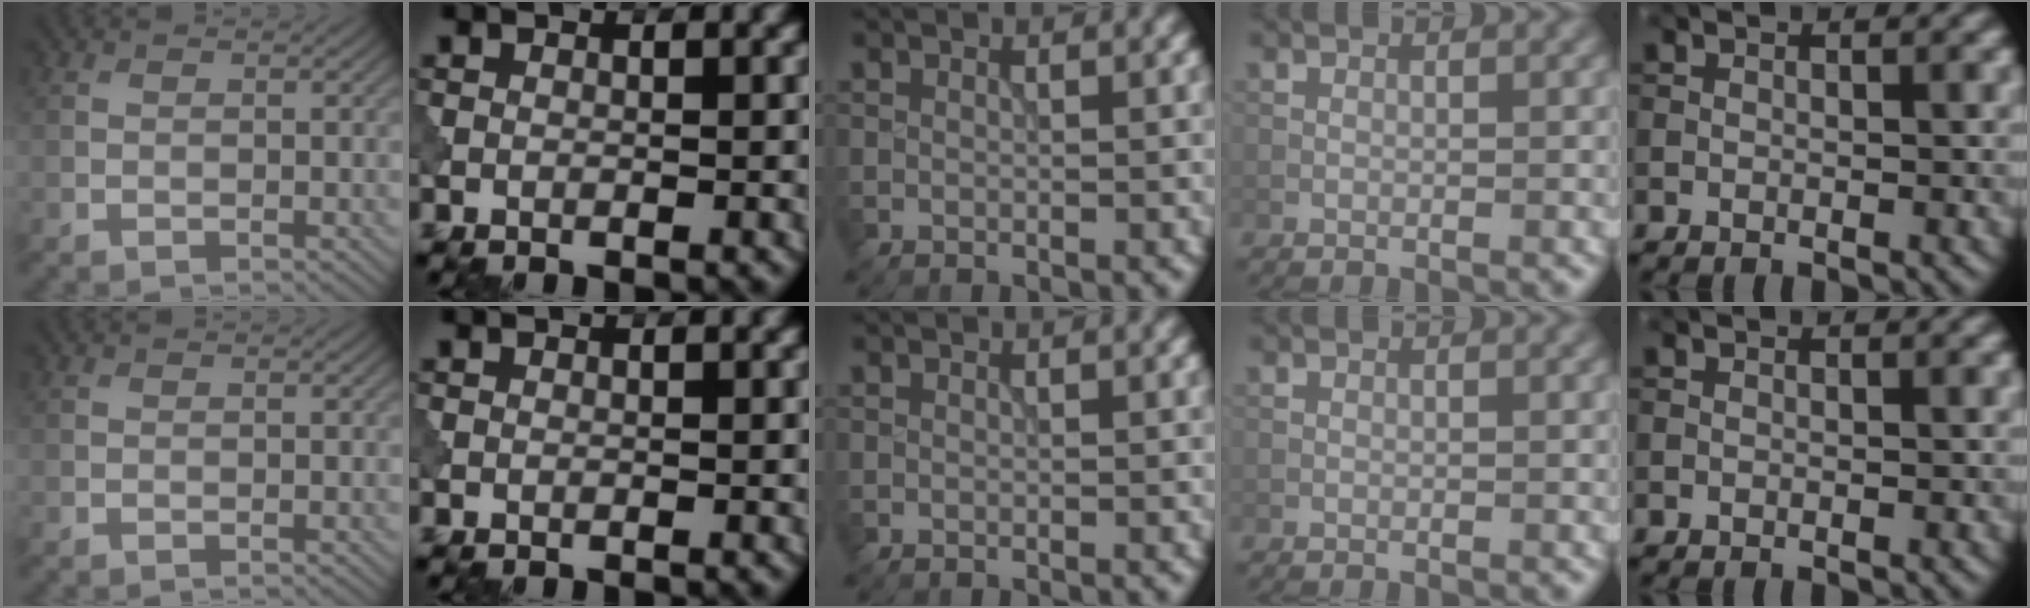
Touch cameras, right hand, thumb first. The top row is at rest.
{}